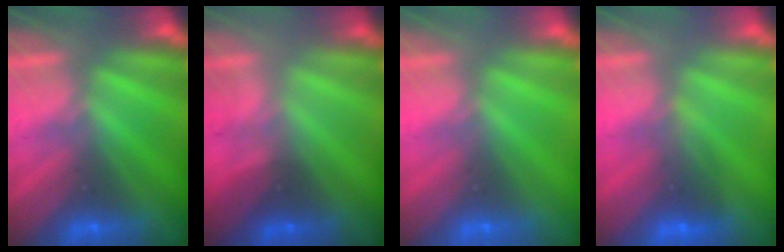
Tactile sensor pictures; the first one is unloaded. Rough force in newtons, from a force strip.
{"total": 1.8}
{"total": 1.5}
{"total": 1.6}